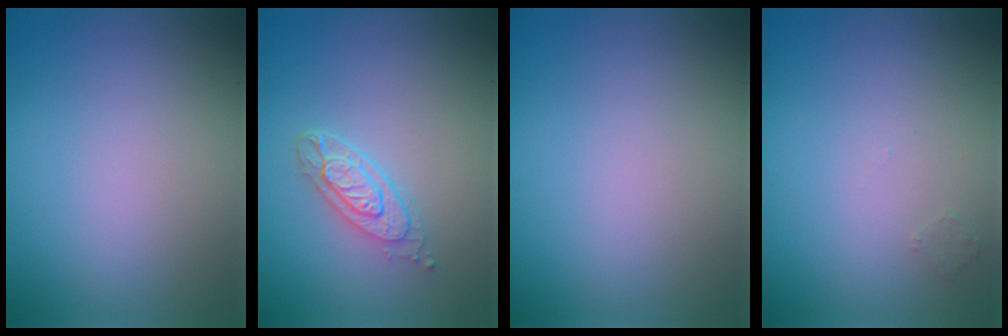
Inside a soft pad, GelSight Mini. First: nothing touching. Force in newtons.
{"total": 2.9, "press": 2.5, "slide": 1.5}
{"total": 0.0}
{"total": 0.7, "press": 0.7, "slide": 0.0}